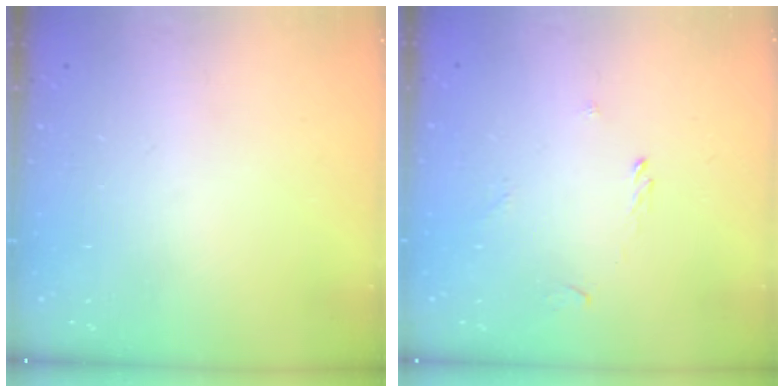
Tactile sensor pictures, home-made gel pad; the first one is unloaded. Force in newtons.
{"total": 1.4, "press": 1.3, "slide": 0.4}